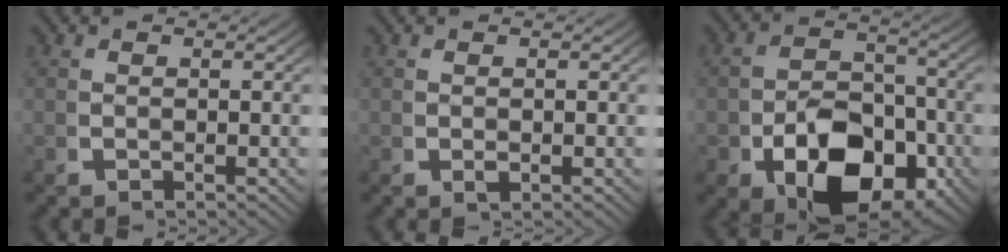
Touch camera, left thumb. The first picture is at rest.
{"total": 0.7, "force": [0.1, 0.6, 0.4], "torque": [-0.008, -0.004, 0.005]}
{"total": 12.0, "force": [-3.0, 8.2, 8.3], "torque": [-0.145, -0.053, -0.029]}